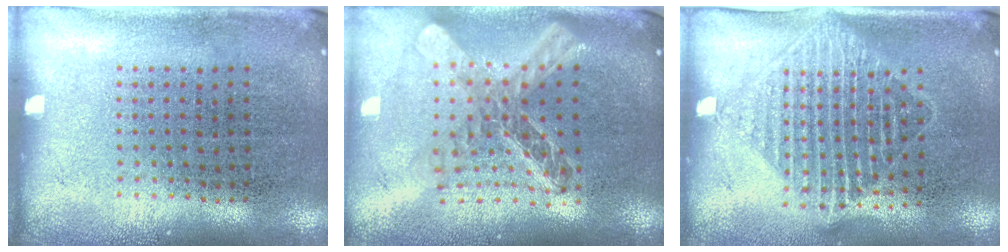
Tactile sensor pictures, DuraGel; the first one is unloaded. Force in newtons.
{"total": 2.4, "press": 1.9, "slide": 1.4}
{"total": 1.7, "press": 1.4, "slide": 1.0}